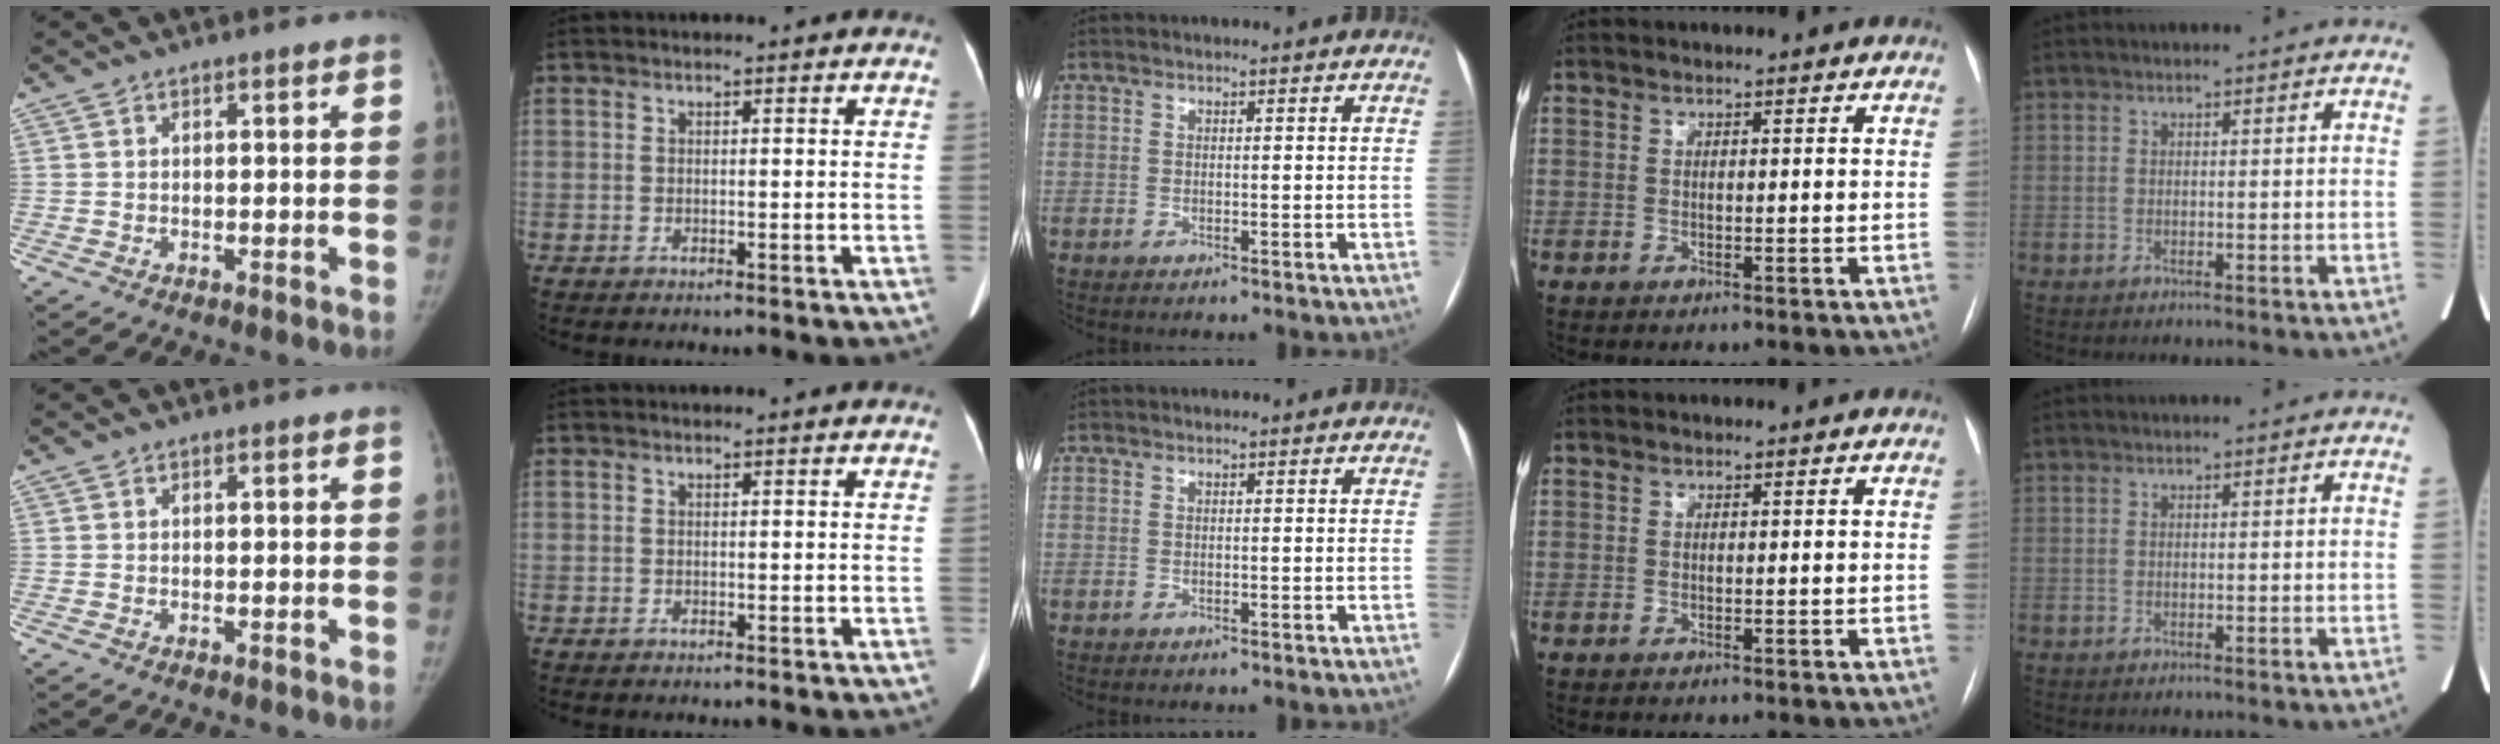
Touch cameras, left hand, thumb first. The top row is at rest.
{}